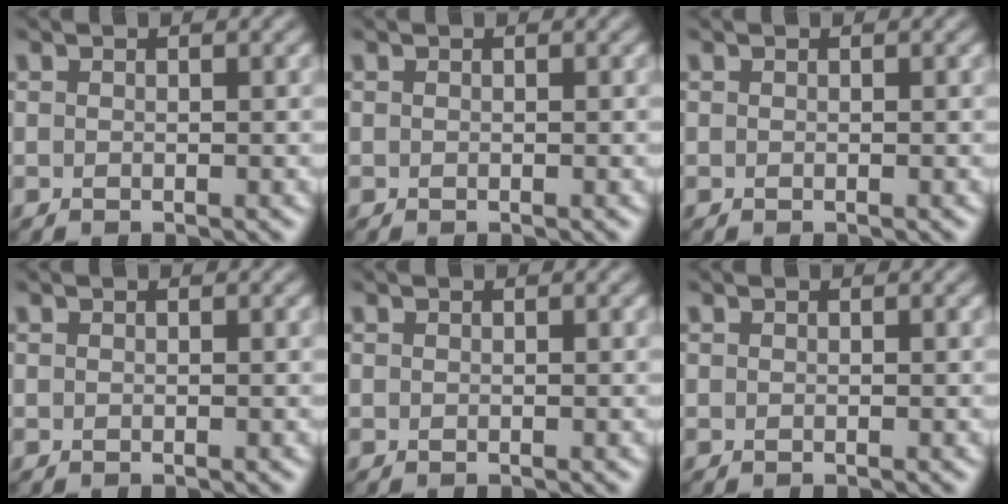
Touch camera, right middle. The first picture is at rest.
{"total": 0.0}
{"total": 0.0}
{"total": 0.0}
{"total": 0.0}
{"total": 0.0}